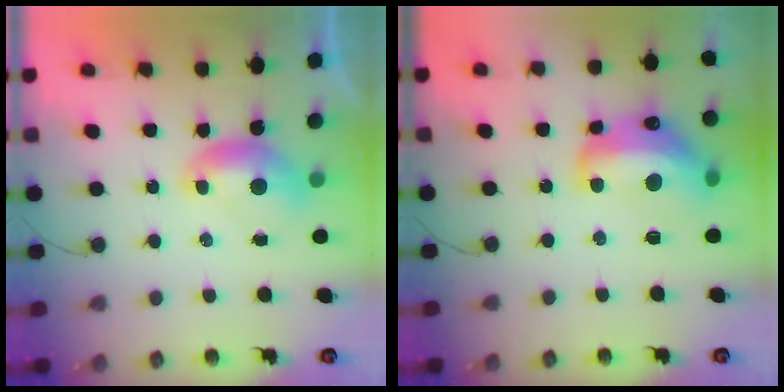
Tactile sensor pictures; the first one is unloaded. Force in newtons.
{"total": 9.9, "press": 9.8, "slide": 1.2}